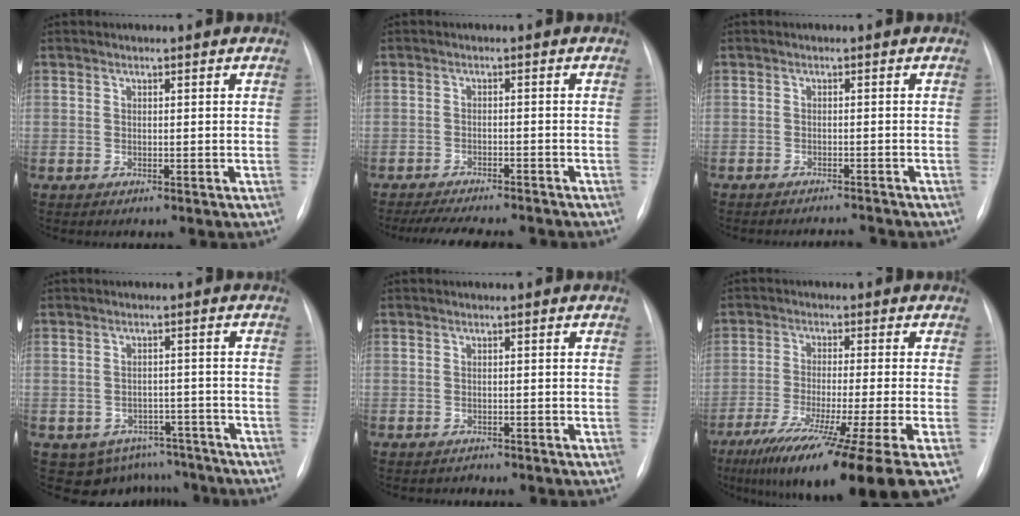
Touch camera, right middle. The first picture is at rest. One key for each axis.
{"total": 11.1, "fx": -9.9, "fy": 2.1, "fz": 4.5, "tx": -0.067, "ty": -0.005, "tz": -0.134}
{"total": 2.9, "fx": -2.9, "fy": -0.1, "fz": 0.1, "tx": 0.001, "ty": -0.010, "tz": -0.042}
{"total": 7.8, "fx": -6.0, "fy": 5.0, "fz": 0.3, "tx": 0.011, "ty": 0.022, "tz": -0.071}
{"total": 0.6, "fx": -0.4, "fy": 0.3, "fz": -0.4, "tx": 0.002, "ty": 0.000, "tz": -0.009}
{"total": 17.7, "fx": -11.7, "fy": -1.6, "fz": 13.2, "tx": -0.181, "ty": -0.057, "tz": -0.191}